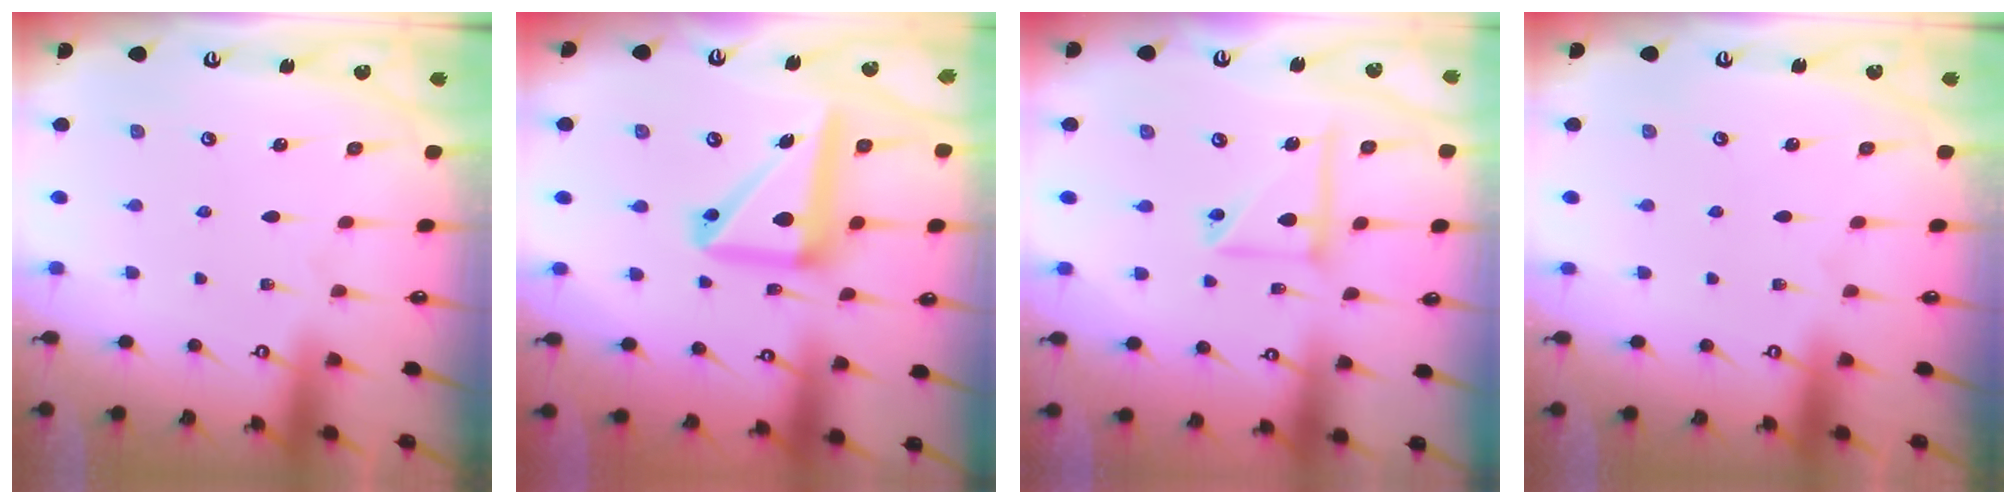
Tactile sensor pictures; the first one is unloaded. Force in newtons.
{"total": 15.0, "press": 14.9, "slide": 2.1}
{"total": 11.2, "press": 11.1, "slide": 1.3}
{"total": 0.0}